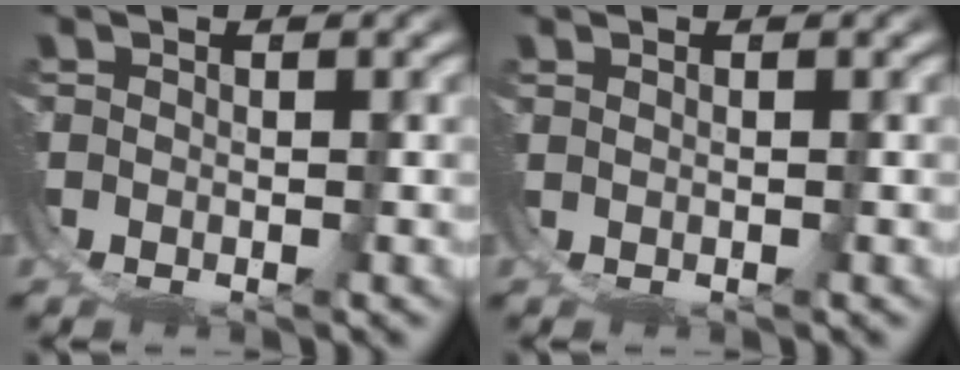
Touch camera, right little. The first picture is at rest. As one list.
[{"total": 0.9, "force": [0.3, -0.8, -0.2], "torque": [0.008, 0.003, 0.006]}]